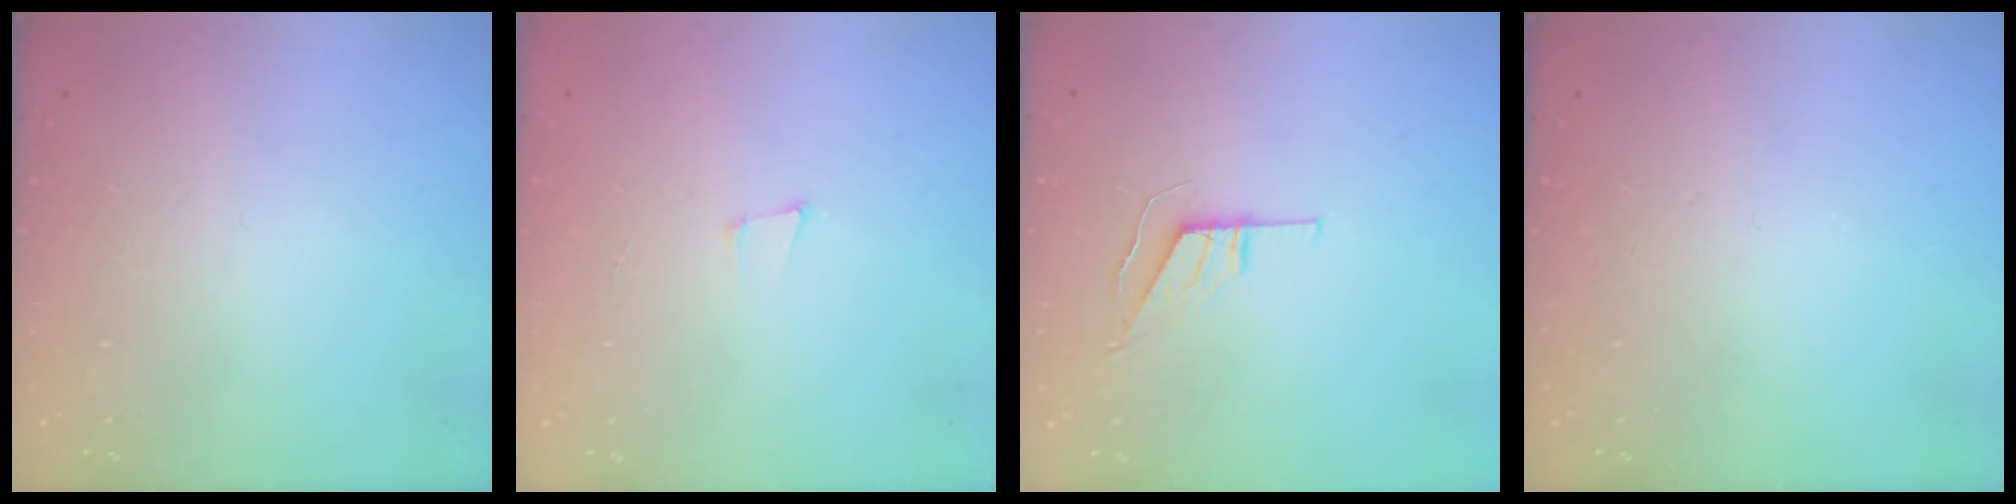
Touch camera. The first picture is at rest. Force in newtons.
{"total": 3.6, "press": 2.5, "slide": 2.7}
{"total": 5.5, "press": 5.5, "slide": 0.4}
{"total": 0.0}